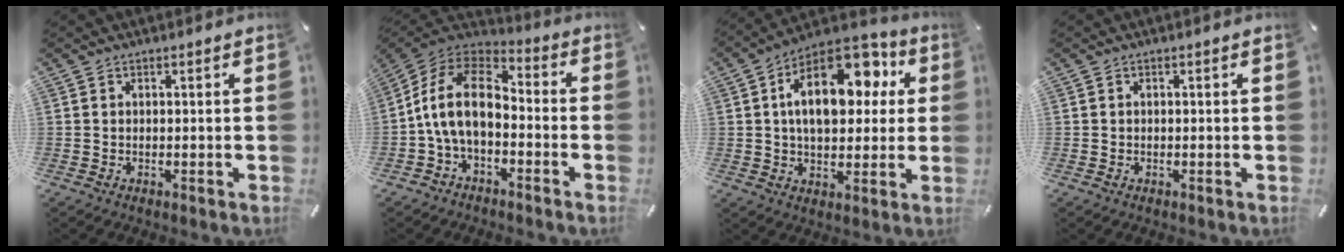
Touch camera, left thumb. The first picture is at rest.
{"total": 13.4, "force": [-2.7, 8.4, 10.2], "torque": [-0.222, 0.022, -0.059]}
{"total": 18.0, "force": [5.8, 10.9, 13.1], "torque": [-0.209, -0.024, 0.096]}
{"total": 0.5, "force": [-0.1, 0.5, 0.2], "torque": [-0.002, 0.003, -0.004]}